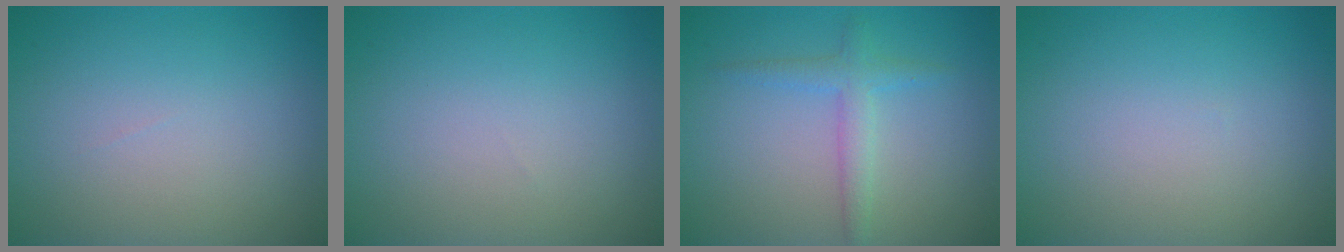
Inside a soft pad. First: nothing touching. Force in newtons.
{"total": 0.0}
{"total": 2.3, "press": 2.3, "slide": 0.1}
{"total": 0.0}